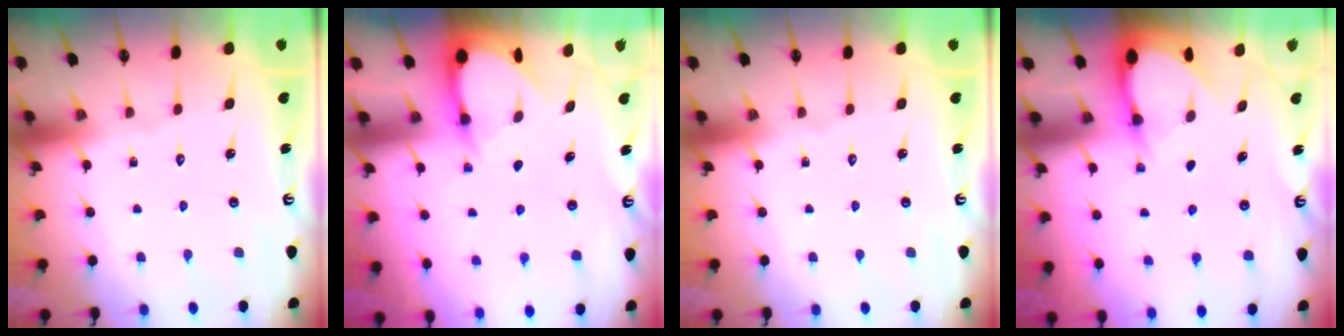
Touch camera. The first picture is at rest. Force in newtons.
{"total": 3.3, "press": 3.3, "slide": 0.4}
{"total": 0.0}
{"total": 2.9, "press": 2.9, "slide": 0.4}